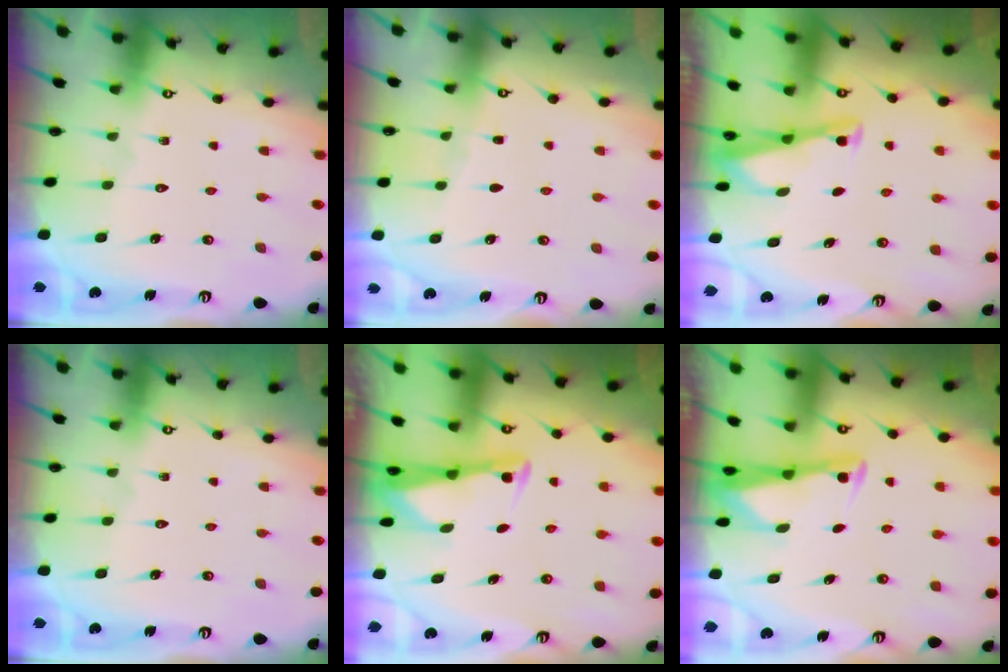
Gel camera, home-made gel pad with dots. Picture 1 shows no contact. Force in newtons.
{"total": 2.3, "press": 2.2, "slide": 0.3}
{"total": 2.9, "press": 2.9, "slide": 0.3}
{"total": 0.0}
{"total": 2.8, "press": 2.8, "slide": 0.2}
{"total": 2.9, "press": 2.9, "slide": 0.1}